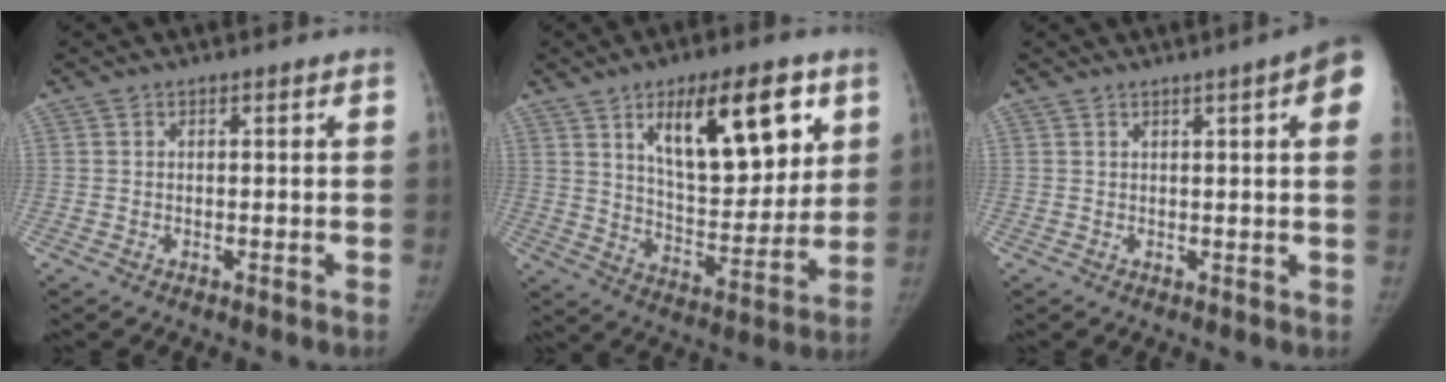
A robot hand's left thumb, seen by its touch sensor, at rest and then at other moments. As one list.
[{"total": 20.0, "force": [9.0, 8.6, 15.6], "torque": [-0.188, -0.044, 0.151]}, {"total": 8.7, "force": [3.4, 0.9, 8.0], "torque": [-0.087, 0.000, 0.033]}]